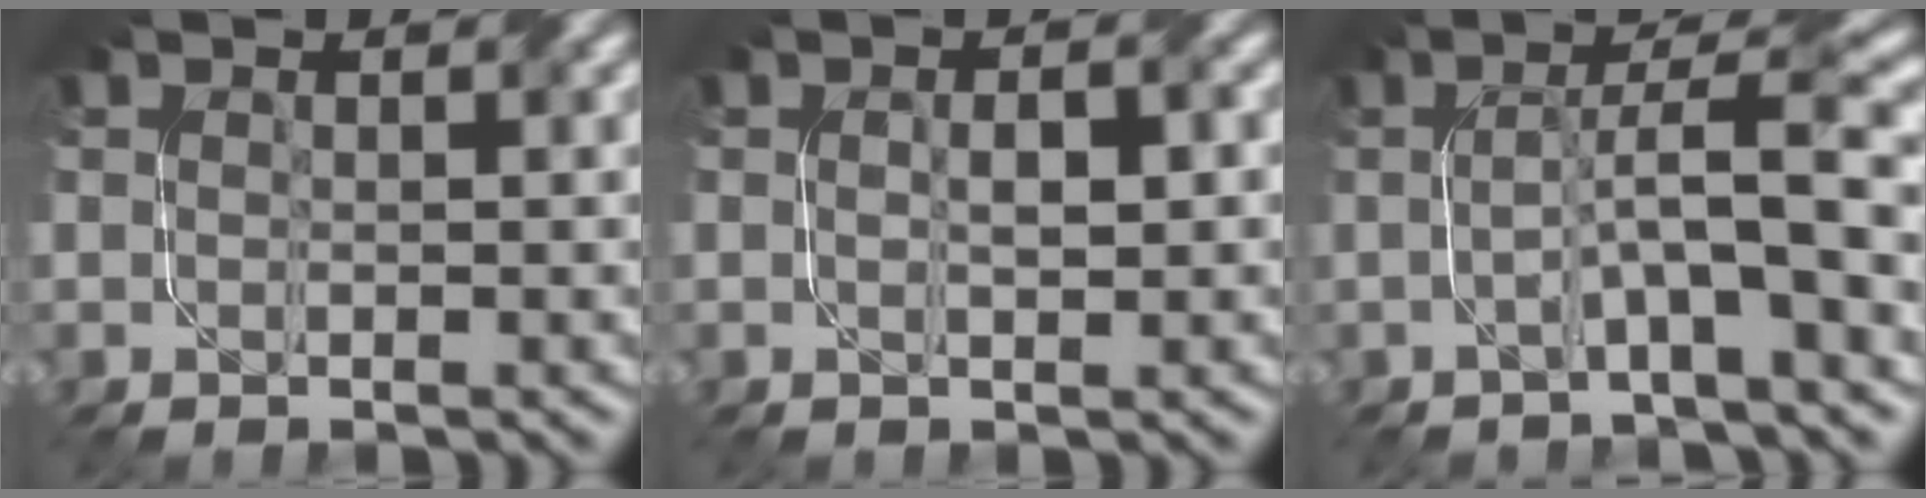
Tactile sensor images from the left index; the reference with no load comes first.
{"total": 1.8, "force": [0.0, 0.6, 1.7], "torque": [-0.029, 0.003, 0.003]}
{"total": 5.9, "force": [-0.7, 0.6, 5.8], "torque": [-0.101, 0.022, -0.020]}